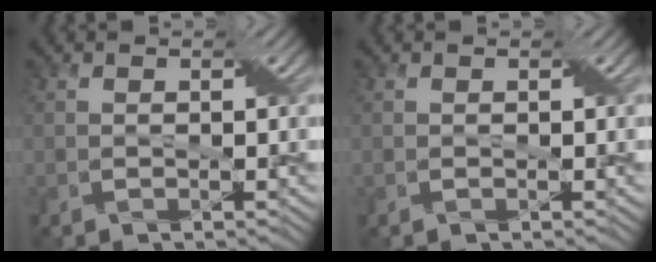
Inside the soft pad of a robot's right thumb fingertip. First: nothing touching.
{"total": 0.0}